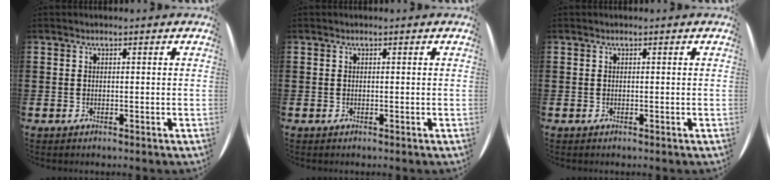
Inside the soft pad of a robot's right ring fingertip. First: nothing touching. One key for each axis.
{"total": 0.0}
{"total": 0.0}